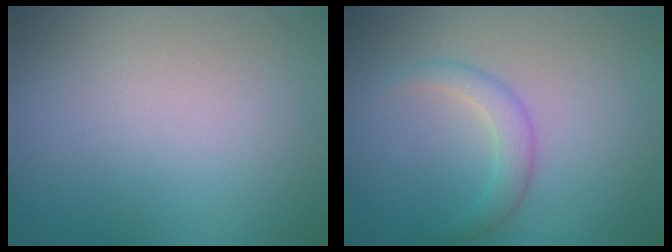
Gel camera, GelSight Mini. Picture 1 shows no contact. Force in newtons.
{"total": 1.9, "press": 1.9, "slide": 0.2}